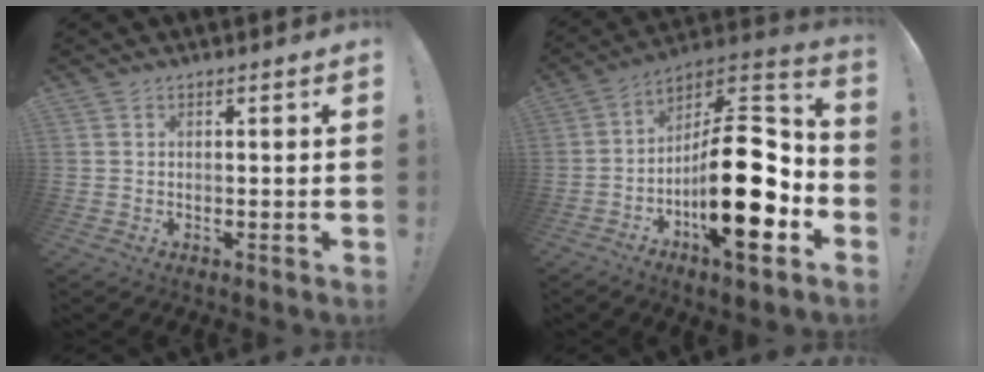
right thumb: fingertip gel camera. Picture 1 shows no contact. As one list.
[{"total": 25.2, "force": [-5.9, 9.8, 22.5], "torque": [-0.359, 0.028, -0.087]}]